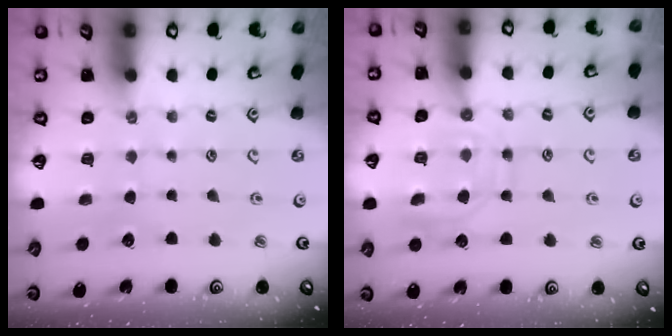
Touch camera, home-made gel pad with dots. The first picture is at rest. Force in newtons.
{"total": 12.0, "press": 11.9, "slide": 1.1}